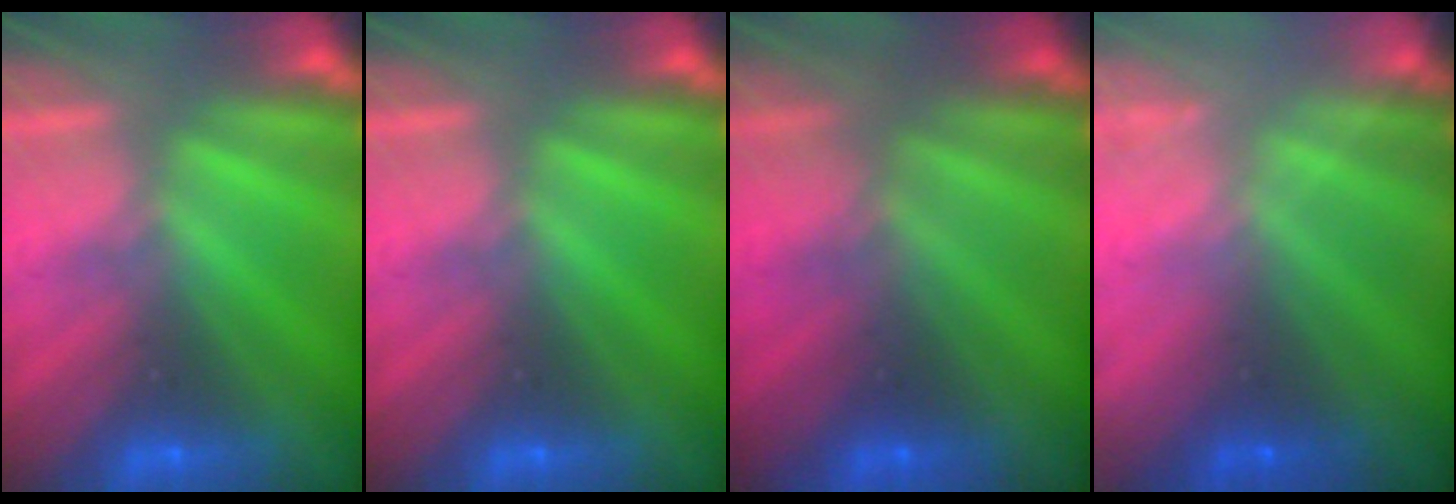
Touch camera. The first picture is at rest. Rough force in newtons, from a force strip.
{"total": 0.0}
{"total": 1.8}
{"total": 7.2}